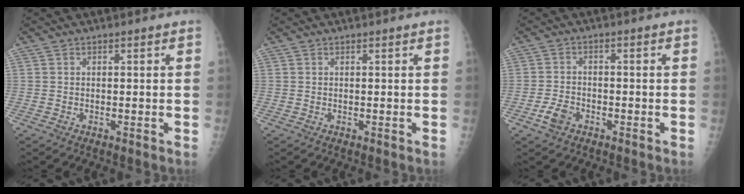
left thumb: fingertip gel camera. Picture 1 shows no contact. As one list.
[{"total": 0.0}, {"total": 4.0, "force": [-2.2, 2.4, 2.1], "torque": [-0.042, 0.014, -0.041]}]